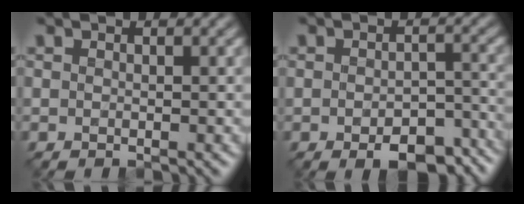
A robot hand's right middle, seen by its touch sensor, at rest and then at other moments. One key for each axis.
{"total": 6.6, "fx": -4.0, "fy": 3.2, "fz": 4.2, "tx": -0.052, "ty": -0.010, "tz": -0.048}